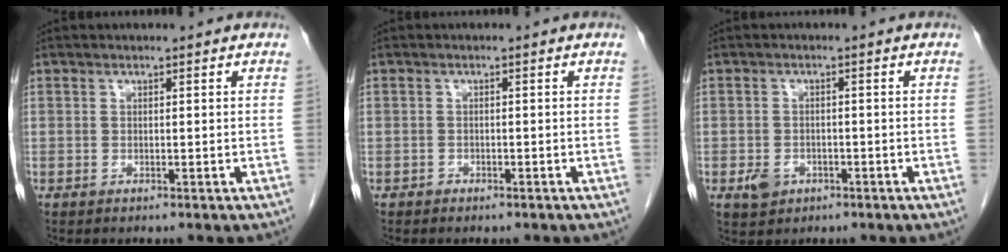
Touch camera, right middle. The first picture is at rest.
{"total": 0.9, "force": [-0.6, 0.6, 0.0], "torque": [-0.006, 0.004, -0.010]}
{"total": 3.1, "force": [-1.4, 2.4, 1.4], "torque": [-0.027, 0.003, -0.015]}